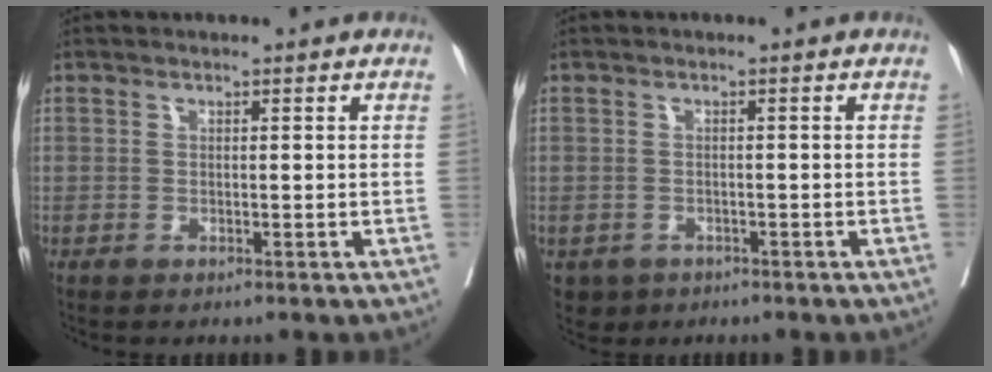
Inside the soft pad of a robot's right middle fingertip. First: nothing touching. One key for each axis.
{"total": 3.0, "fx": -1.8, "fy": 2.4, "fz": 0.4, "tx": -0.004, "ty": 0.002, "tz": -0.027}